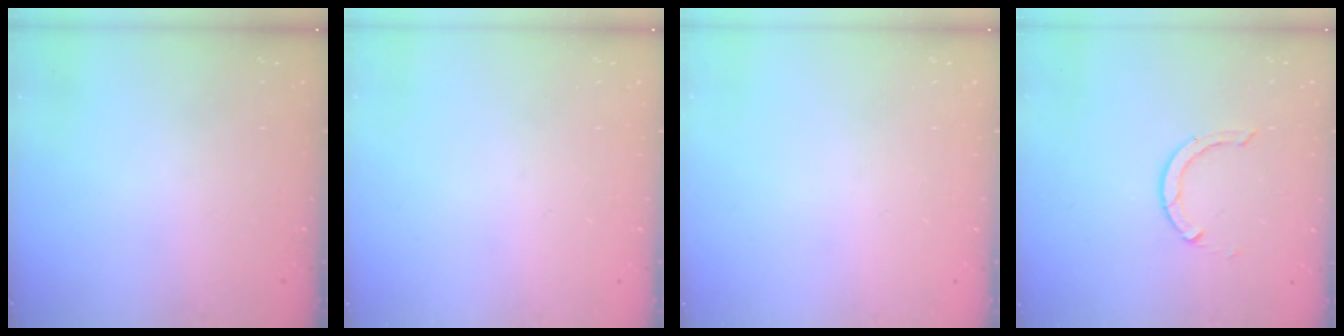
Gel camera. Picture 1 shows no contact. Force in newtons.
{"total": 0.0}
{"total": 0.0}
{"total": 2.9, "press": 2.9, "slide": 0.4}